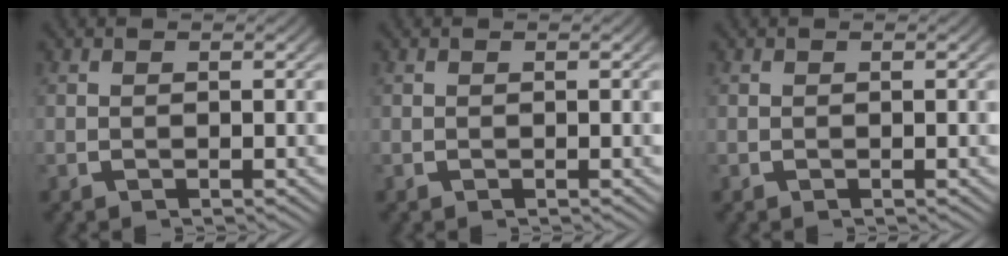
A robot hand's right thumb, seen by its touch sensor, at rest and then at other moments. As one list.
[{"total": 0.0}, {"total": 0.0}]